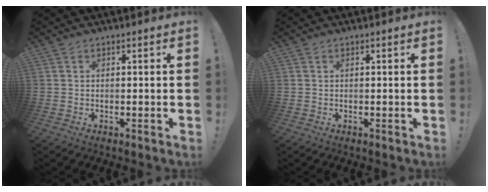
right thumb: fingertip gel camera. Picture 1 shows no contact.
{"total": 0.0}